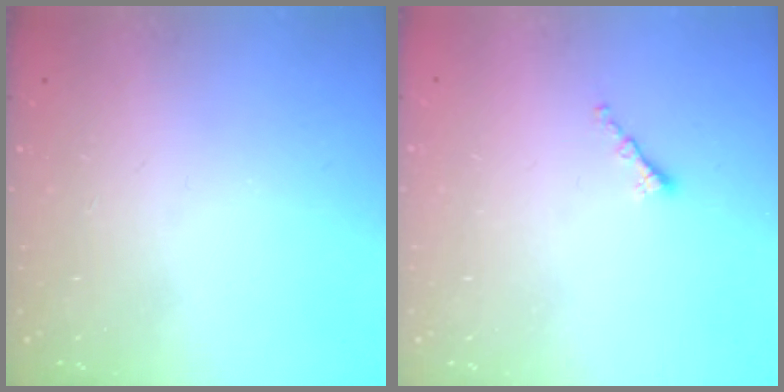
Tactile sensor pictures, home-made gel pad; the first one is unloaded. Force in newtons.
{"total": 1.3, "press": 1.2, "slide": 0.6}